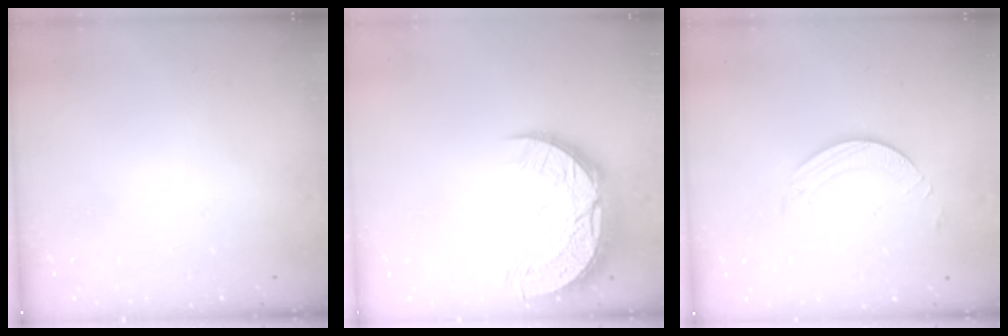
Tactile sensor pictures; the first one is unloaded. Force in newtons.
{"total": 13.7, "press": 13.7, "slide": 1.0}
{"total": 2.5, "press": 2.5, "slide": 0.2}